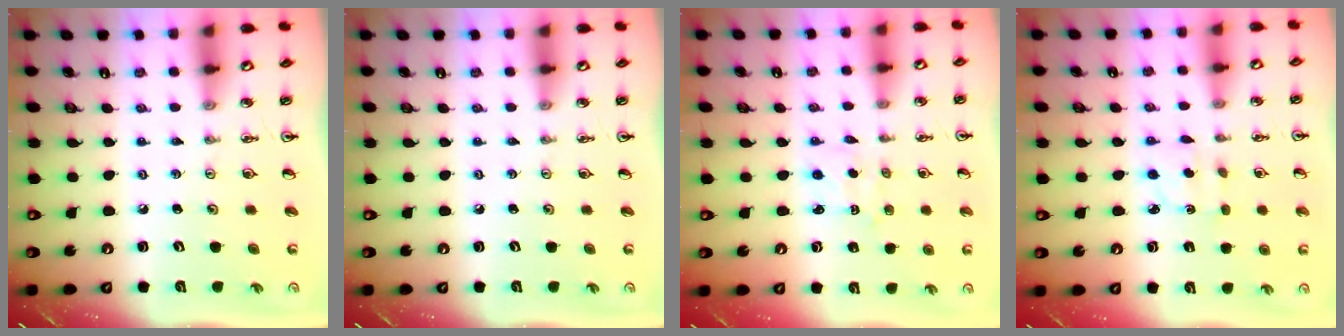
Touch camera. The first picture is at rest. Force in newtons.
{"total": 0.0}
{"total": 1.8, "press": 1.7, "slide": 0.3}
{"total": 2.6, "press": 2.5, "slide": 0.7}